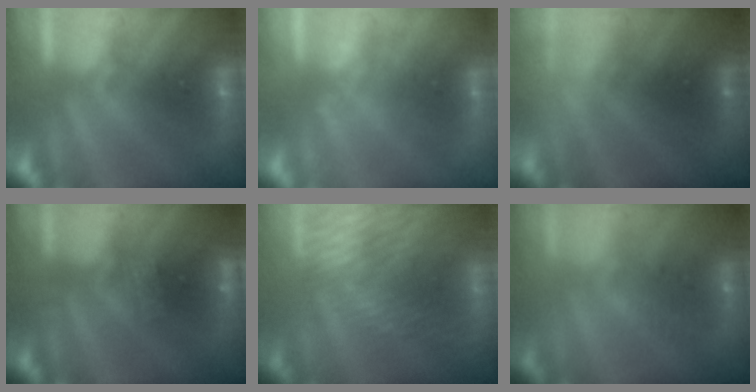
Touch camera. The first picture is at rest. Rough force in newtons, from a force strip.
{"total": 2.1}
{"total": 2.4}
{"total": 2.5}
{"total": 9.3}
{"total": 2.5}